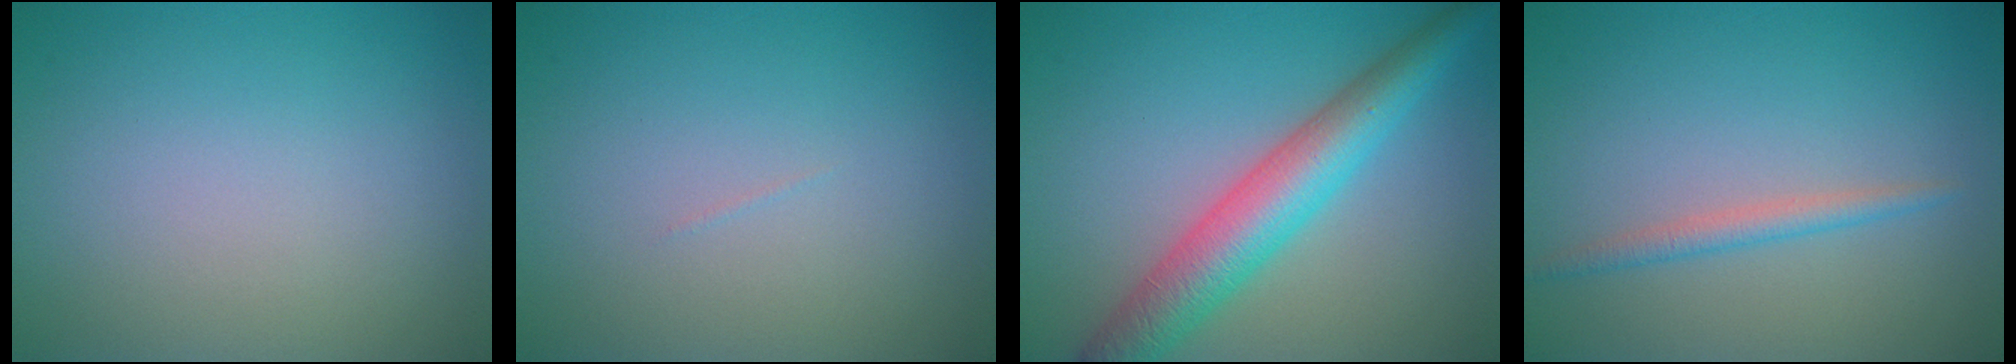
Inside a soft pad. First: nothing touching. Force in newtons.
{"total": 0.0}
{"total": 6.4, "press": 6.4, "slide": 0.2}
{"total": 1.7, "press": 1.7, "slide": 0.0}